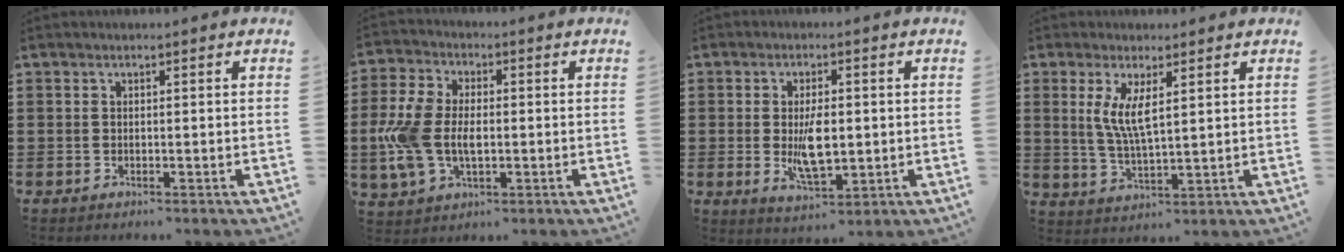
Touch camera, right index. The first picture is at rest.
{"total": 8.7, "force": [-1.0, 5.3, 6.9], "torque": [-0.172, -0.001, -0.023]}
{"total": 6.5, "force": [-0.3, 2.8, 5.9], "torque": [-0.111, -0.004, -0.009]}
{"total": 5.5, "force": [1.7, 1.4, 5.1], "torque": [-0.105, 0.000, 0.029]}